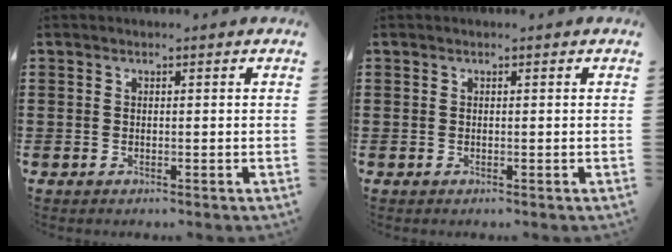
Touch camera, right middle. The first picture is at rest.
{"total": 0.0}